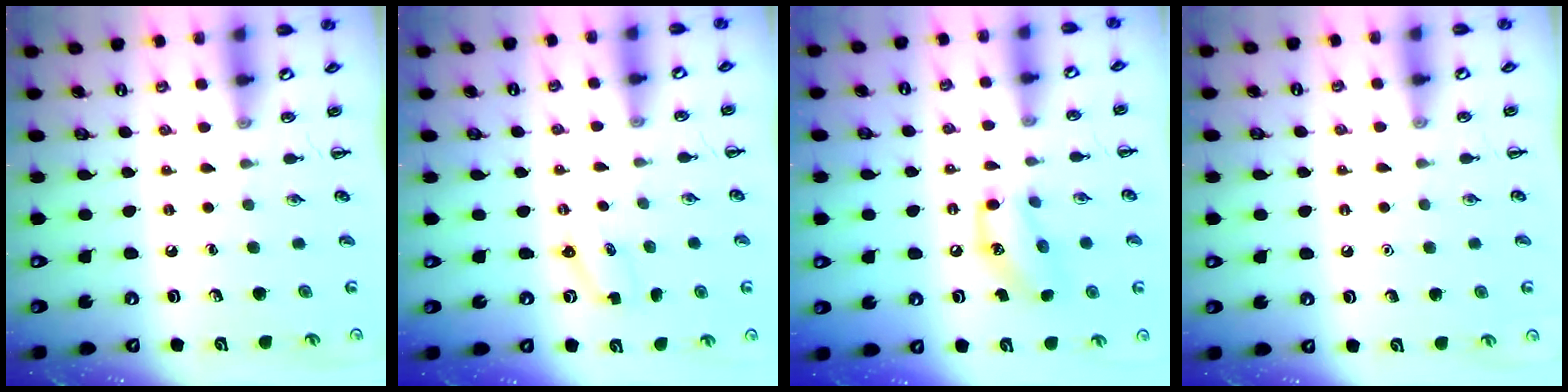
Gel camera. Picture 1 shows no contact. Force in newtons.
{"total": 2.3, "press": 2.2, "slide": 0.7}
{"total": 11.7, "press": 11.6, "slide": 1.8}
{"total": 1.5, "press": 1.5, "slide": 0.1}